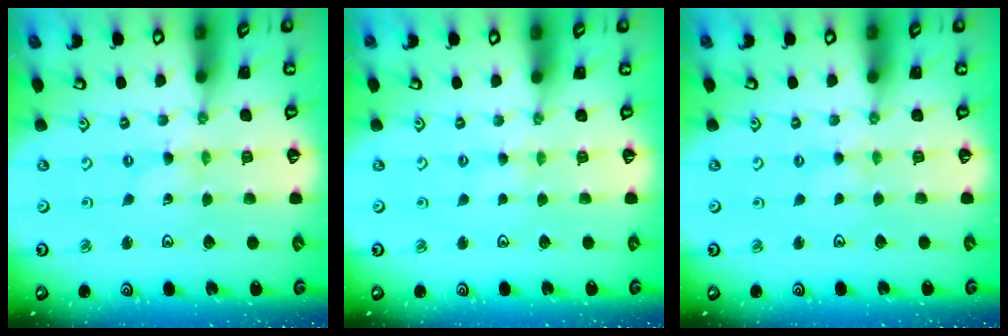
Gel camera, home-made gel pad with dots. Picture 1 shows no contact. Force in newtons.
{"total": 1.8, "press": 1.7, "slide": 0.3}
{"total": 2.2, "press": 2.2, "slide": 0.3}